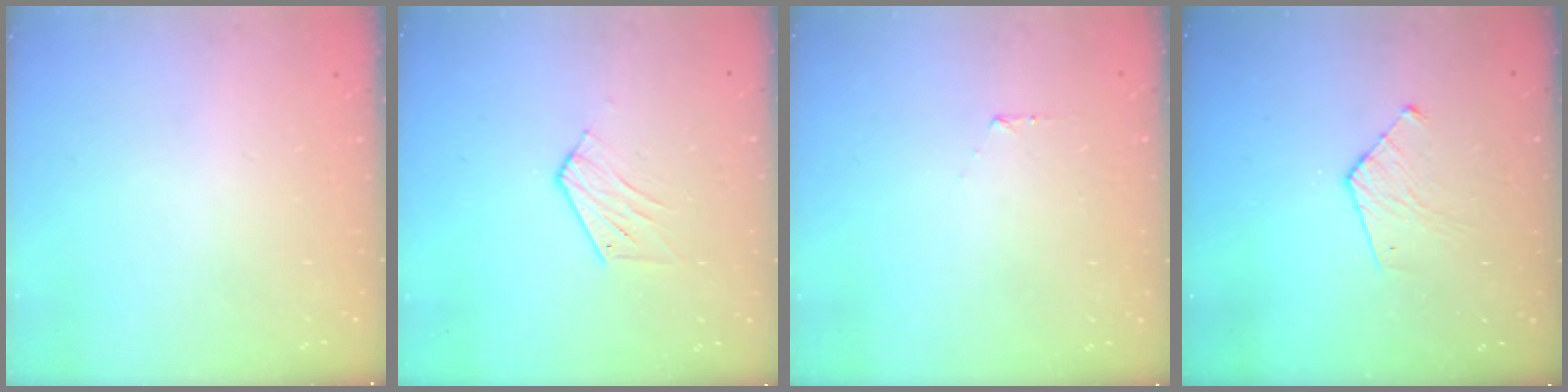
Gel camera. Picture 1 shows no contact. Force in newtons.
{"total": 5.3, "press": 5.3, "slide": 0.3}
{"total": 4.2, "press": 4.1, "slide": 0.4}
{"total": 6.6, "press": 6.6, "slide": 0.4}